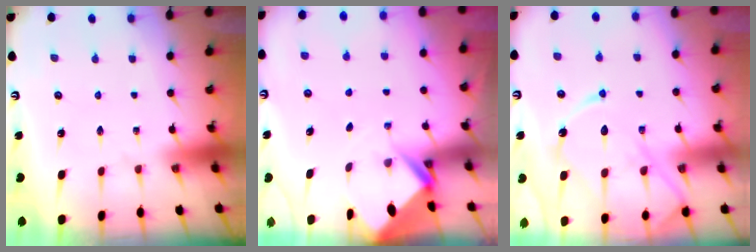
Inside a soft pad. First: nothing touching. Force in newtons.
{"total": 2.6, "press": 2.6, "slide": 0.1}
{"total": 14.9, "press": 14.8, "slide": 1.3}